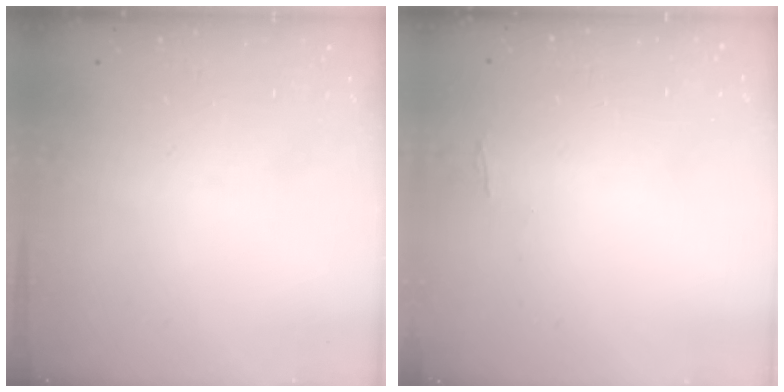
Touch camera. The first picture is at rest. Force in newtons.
{"total": 0.7, "press": 0.6, "slide": 0.4}